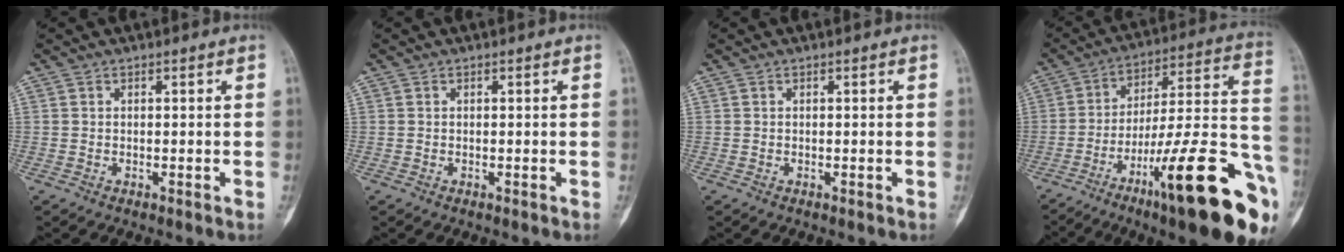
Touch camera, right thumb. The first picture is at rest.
{"total": 0.0}
{"total": 0.0}
{"total": 28.3, "force": [-12.9, 5.5, 24.6], "torque": [-0.295, 0.065, -0.194]}